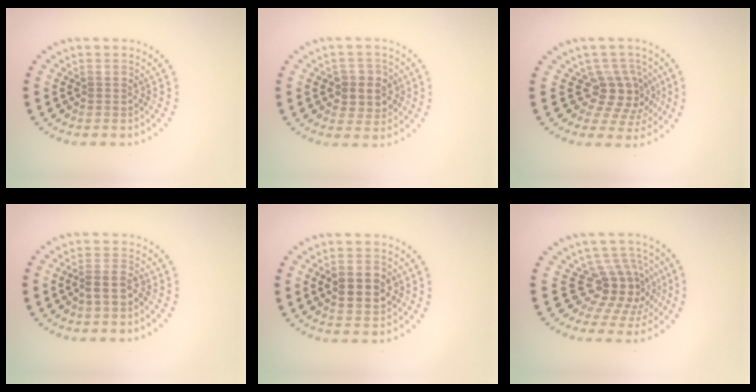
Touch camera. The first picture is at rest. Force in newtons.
{"total": 3.1, "press": 2.9, "slide": 1.2}
{"total": 3.9, "press": 2.9, "slide": 2.7}
{"total": 2.5, "press": 2.2, "slide": 1.1}
{"total": 4.5, "press": 4.5, "slide": 0.1}
{"total": 4.7, "press": 3.7, "slide": 2.8}